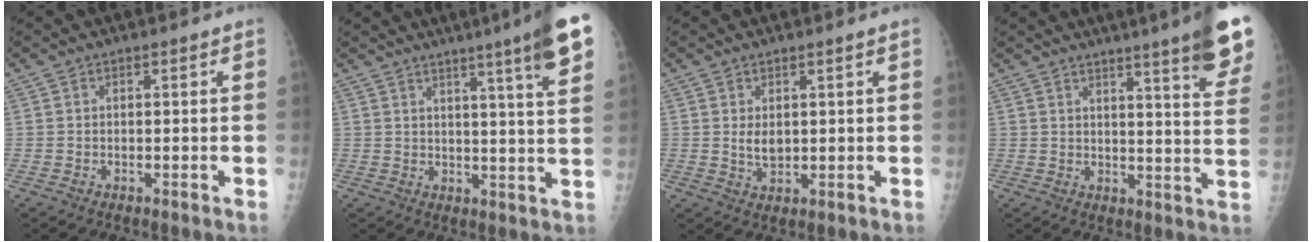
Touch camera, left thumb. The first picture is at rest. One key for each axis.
{"total": 12.9, "fx": 7.7, "fy": 0.2, "fz": 10.4, "tx": -0.137, "ty": -0.030, "tz": 0.090}
{"total": 2.9, "fx": 0.8, "fy": 1.3, "fz": 2.4, "tx": -0.041, "ty": -0.012, "tz": 0.022}
{"total": 14.6, "fx": 9.9, "fy": 1.2, "fz": 10.7, "tx": -0.116, "ty": -0.052, "tz": 0.113}